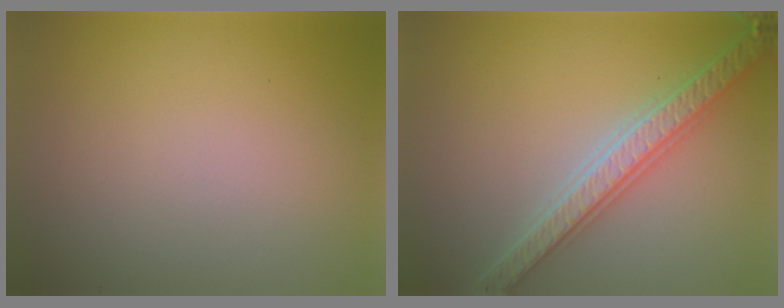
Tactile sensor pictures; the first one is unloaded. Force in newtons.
{"total": 5.4, "press": 5.3, "slide": 1.0}